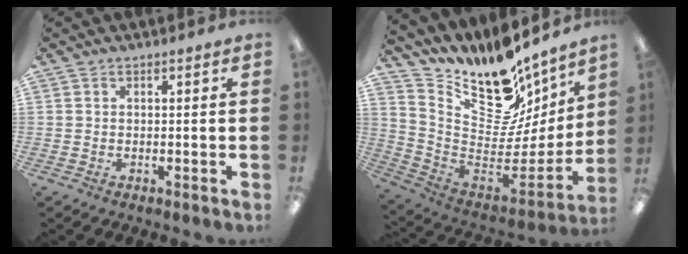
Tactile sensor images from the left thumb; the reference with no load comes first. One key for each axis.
{"total": 16.8, "fx": 12.3, "fy": 8.4, "fz": 7.9, "tx": -0.109, "ty": -0.122, "tz": 0.210}